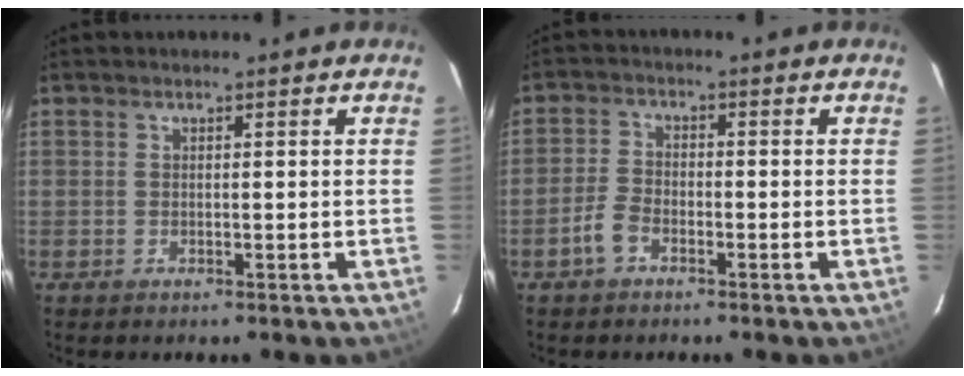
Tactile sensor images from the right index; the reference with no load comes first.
{"total": 3.8, "force": [-2.4, 2.0, 2.2], "torque": [-0.058, 0.008, -0.047]}